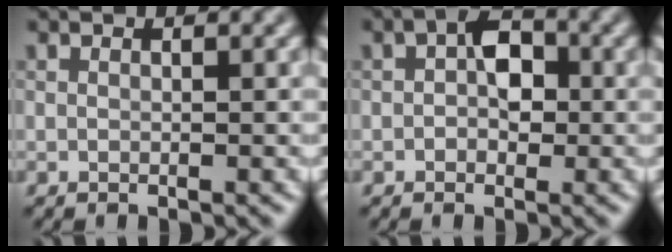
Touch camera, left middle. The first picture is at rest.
{"total": 3.5, "force": [0.4, 2.3, 2.6], "torque": [-0.040, 0.011, 0.000]}